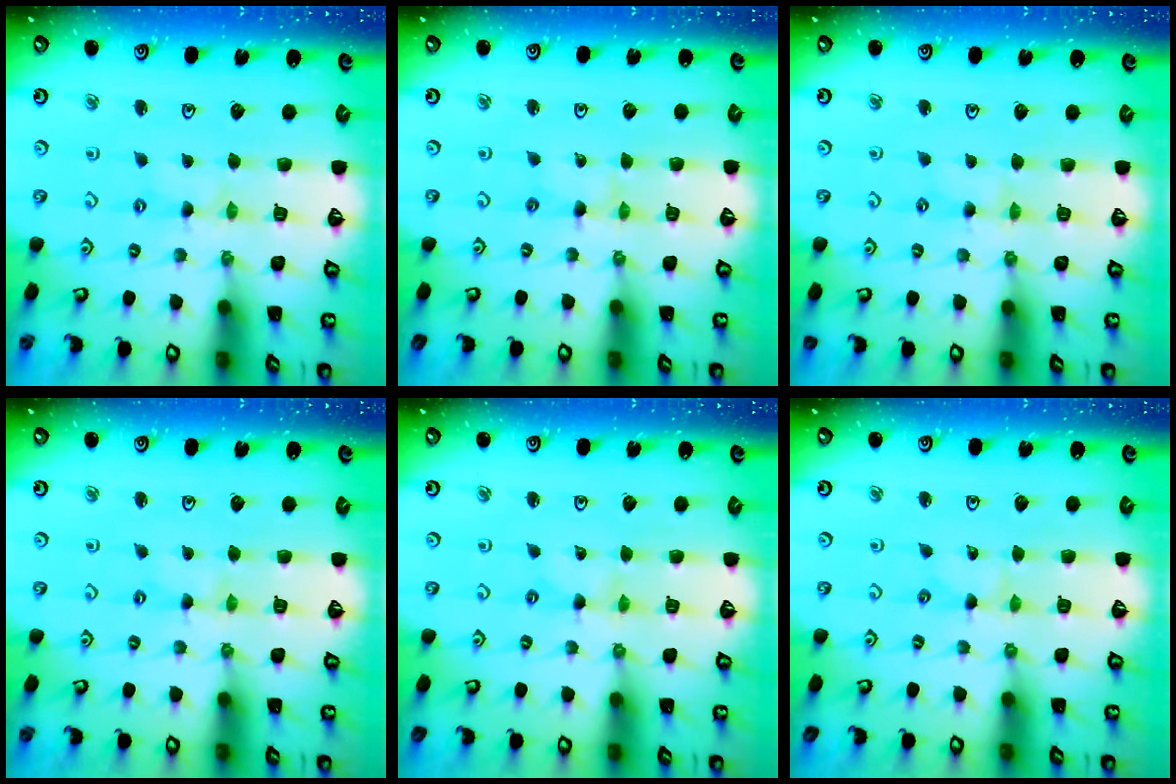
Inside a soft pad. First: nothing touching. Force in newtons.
{"total": 0.9, "press": 0.8, "slide": 0.1}
{"total": 2.5, "press": 2.4, "slide": 0.4}
{"total": 0.0}
{"total": 0.0}
{"total": 0.0}